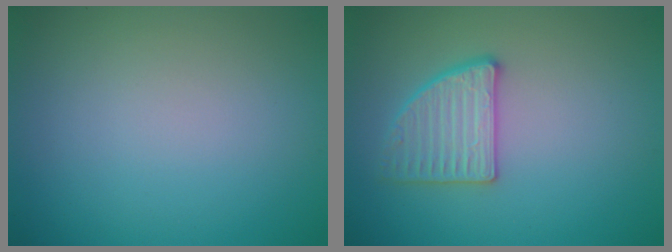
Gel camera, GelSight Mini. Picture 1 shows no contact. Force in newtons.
{"total": 3.0, "press": 3.0, "slide": 0.6}